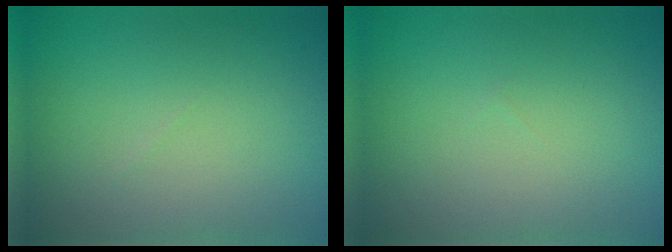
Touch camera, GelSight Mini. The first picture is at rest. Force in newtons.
{"total": 0.0}